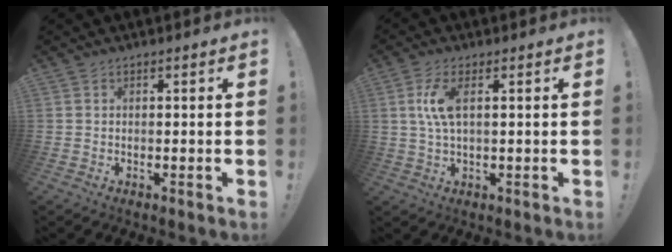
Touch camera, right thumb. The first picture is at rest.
{"total": 7.2, "force": [1.5, 2.6, 6.5], "torque": [-0.135, -0.002, 0.023]}